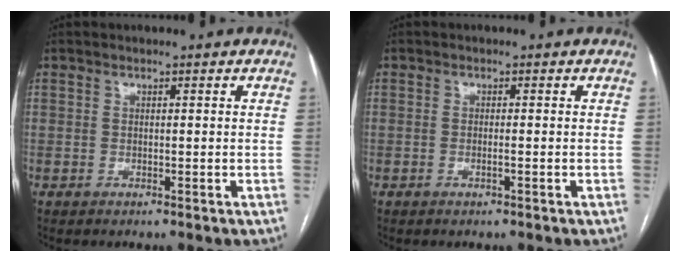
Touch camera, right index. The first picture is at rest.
{"total": 0.7, "force": [-0.3, 0.0, 0.7], "torque": [-0.015, 0.000, -0.004]}